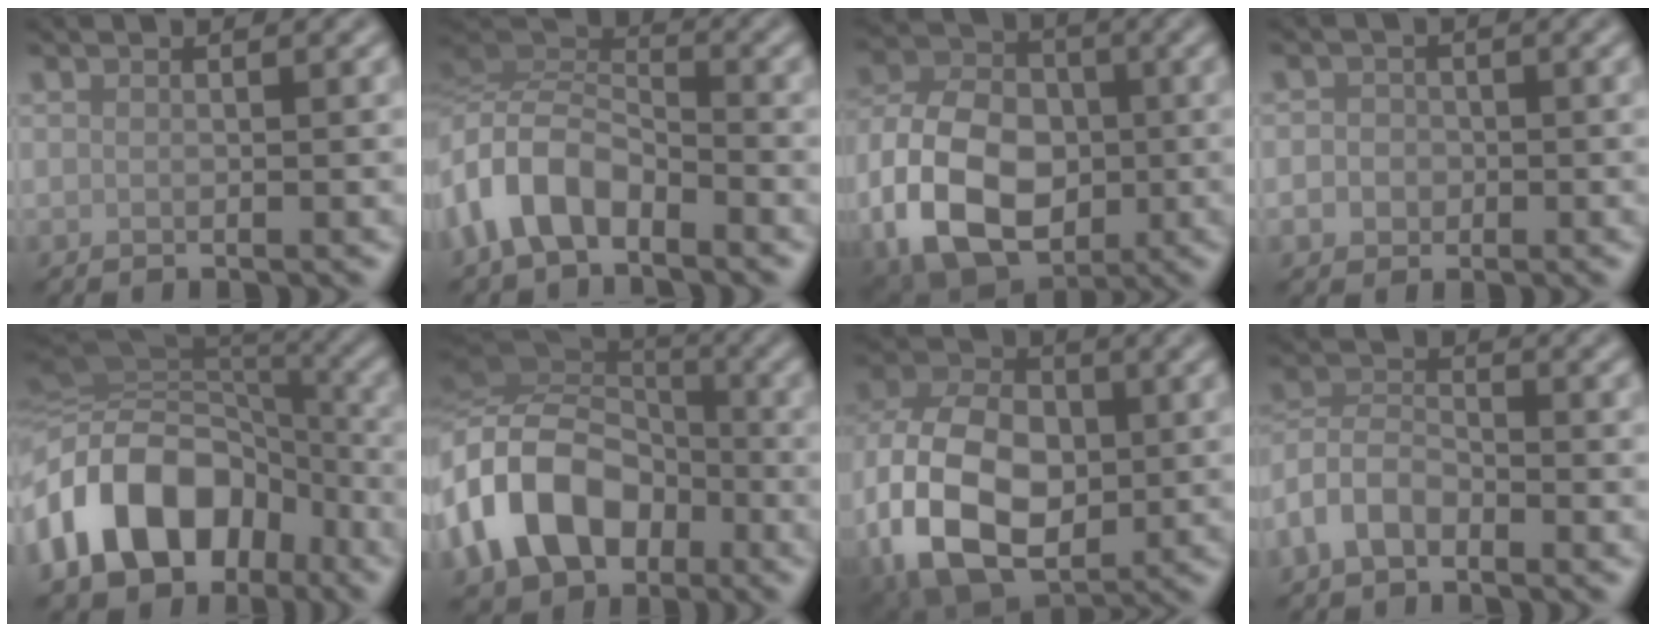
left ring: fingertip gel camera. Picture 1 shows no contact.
{"total": 5.7, "force": [-3.4, 3.2, 3.3], "torque": [-0.063, 0.005, -0.083]}
{"total": 11.5, "force": [-2.9, 8.0, 7.7], "torque": [-0.158, -0.011, -0.063]}
{"total": 2.6, "force": [-0.5, 2.4, 0.9], "torque": [0.004, 0.007, -0.024]}
{"total": 13.9, "force": [-5.6, 10.0, 8.0], "torque": [-0.154, -0.007, -0.095]}
{"total": 11.2, "force": [-4.1, 8.1, 6.7], "torque": [-0.145, -0.006, -0.090]}
{"total": 13.6, "force": [-2.3, 9.3, 9.6], "torque": [-0.211, -0.010, -0.050]}
{"total": 3.8, "force": [-2.4, 2.1, 2.0], "torque": [-0.040, 0.005, -0.059]}